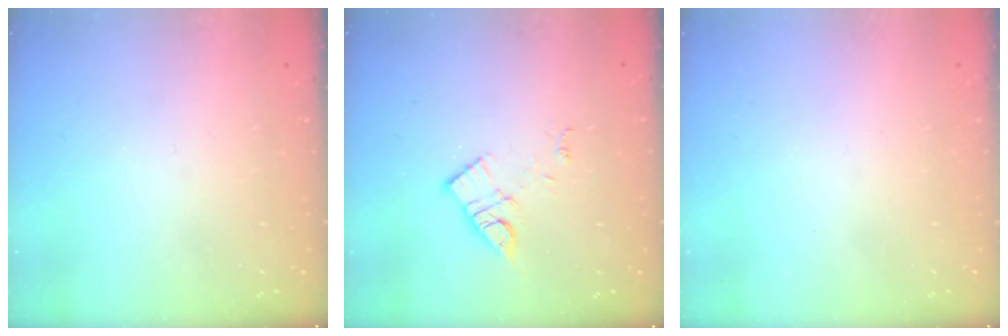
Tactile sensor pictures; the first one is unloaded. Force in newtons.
{"total": 10.4, "press": 10.4, "slide": 0.6}
{"total": 3.5, "press": 3.4, "slide": 0.4}